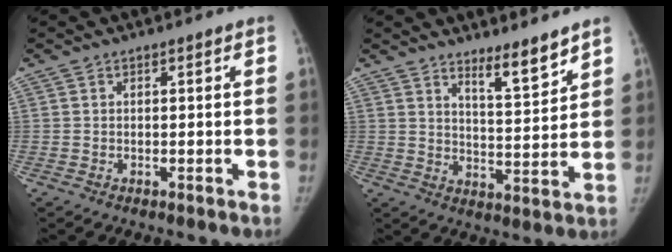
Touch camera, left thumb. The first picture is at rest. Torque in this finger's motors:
{"motor_torque": [0.05, 0.00, 0.12, 0.12, 0.07]}